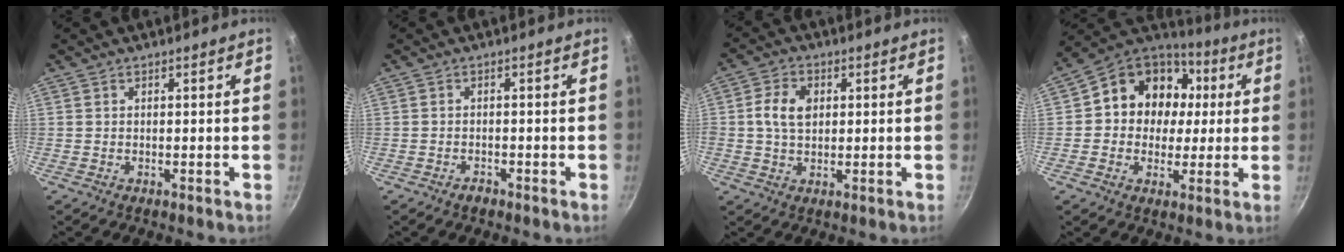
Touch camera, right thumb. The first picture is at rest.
{"total": 1.5, "force": [-1.1, 0.8, 0.5], "torque": [-0.007, 0.014, -0.018]}
{"total": 6.6, "force": [1.0, 4.5, 4.7], "torque": [-0.078, 0.008, 0.014]}
{"total": 16.3, "force": [2.3, 14.0, 8.1], "torque": [-0.098, 0.029, 0.023]}